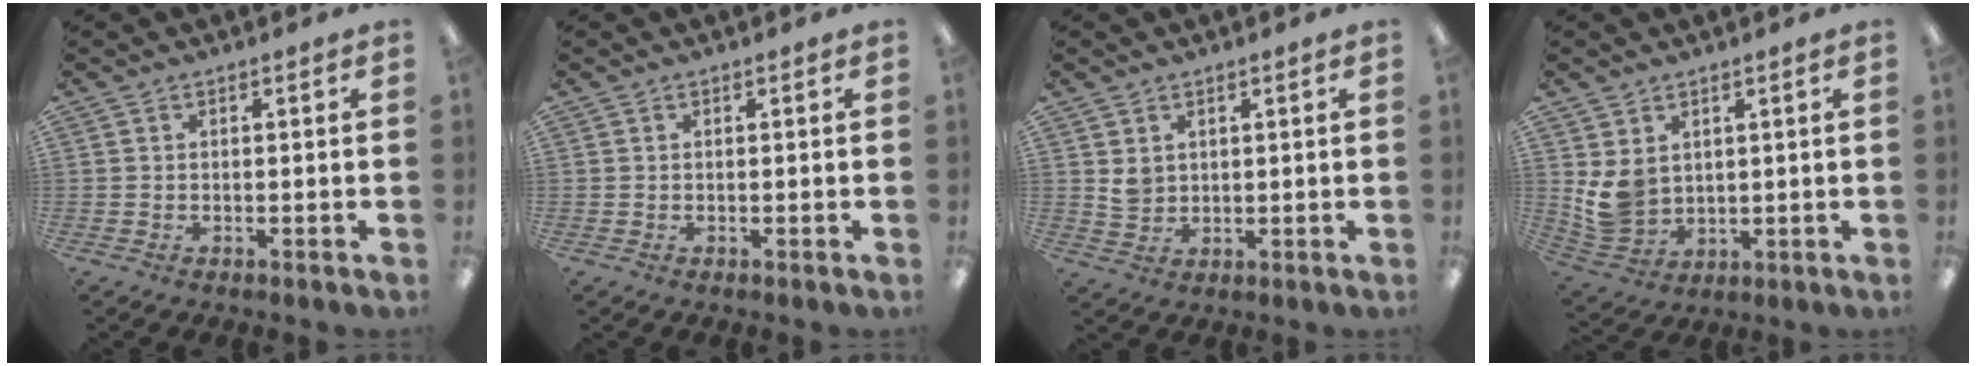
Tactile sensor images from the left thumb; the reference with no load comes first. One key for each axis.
{"total": 0.0}
{"total": 3.5, "fx": 1.8, "fy": 2.8, "fz": 1.1, "tx": -0.011, "ty": -0.003, "tz": 0.031}
{"total": 7.4, "fx": 2.5, "fy": 5.9, "fz": 3.7, "tx": -0.098, "ty": -0.012, "tz": 0.049}